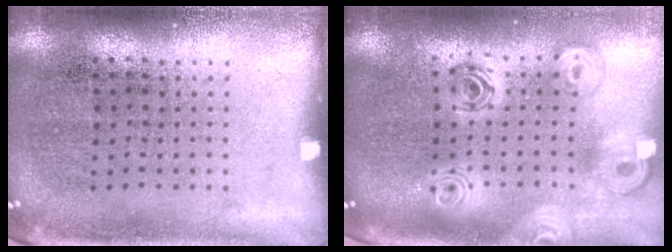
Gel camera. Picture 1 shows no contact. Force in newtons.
{"total": 2.3, "press": 1.8, "slide": 1.4}